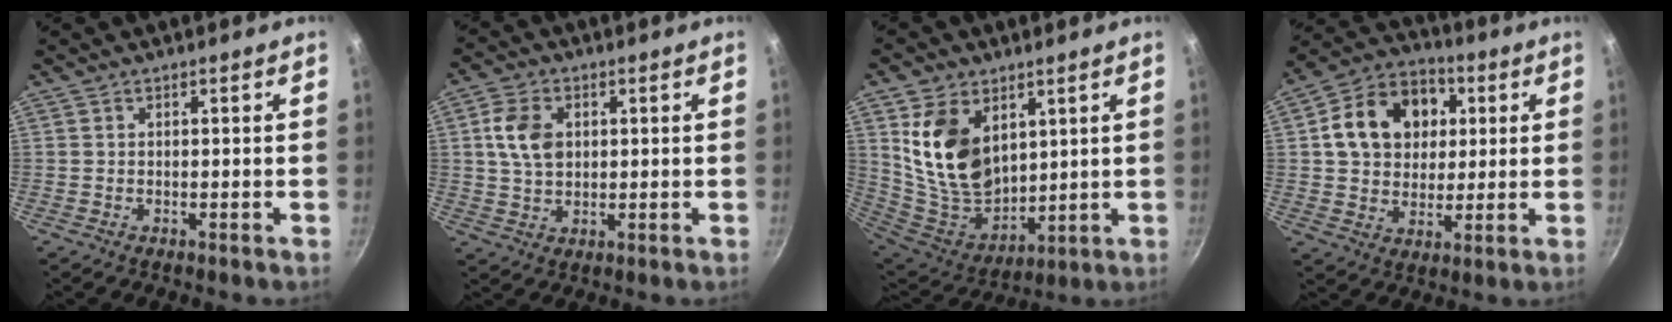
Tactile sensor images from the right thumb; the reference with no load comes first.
{"total": 7.8, "force": [1.5, 5.5, 5.3], "torque": [-0.086, 0.003, 0.028]}
{"total": 16.7, "force": [5.8, 11.3, 10.7], "torque": [-0.169, -0.048, 0.129]}
{"total": 16.3, "force": [3.6, 12.8, 9.3], "torque": [-0.131, 0.017, 0.051]}